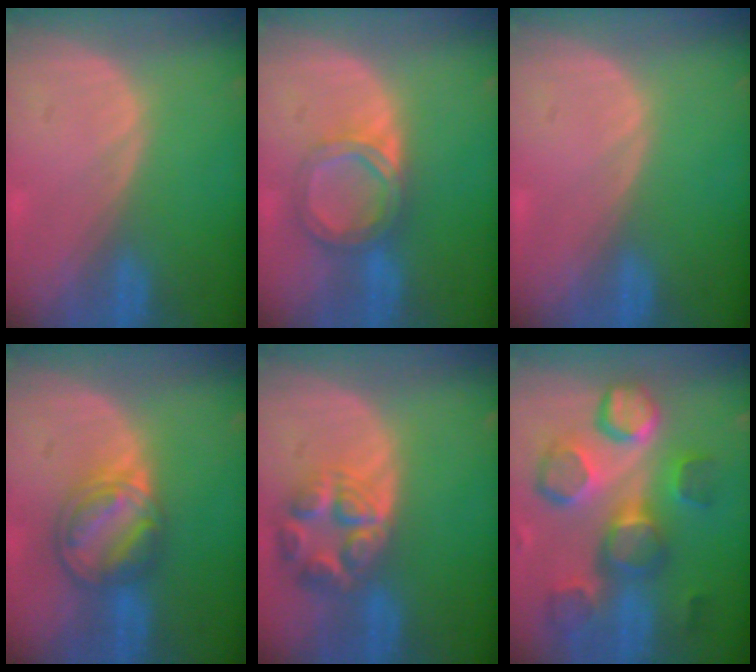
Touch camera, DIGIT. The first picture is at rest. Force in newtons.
{"total": 6.1, "press": 5.4, "slide": 2.9}
{"total": 0.0}
{"total": 7.7, "press": 6.8, "slide": 3.6}
{"total": 7.6, "press": 6.7, "slide": 3.6}
{"total": 11.4, "press": 10.8, "slide": 3.6}